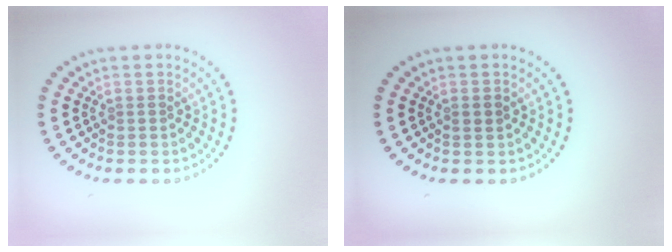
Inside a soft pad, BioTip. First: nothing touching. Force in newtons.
{"total": 0.8, "press": 0.8, "slide": 0.4}